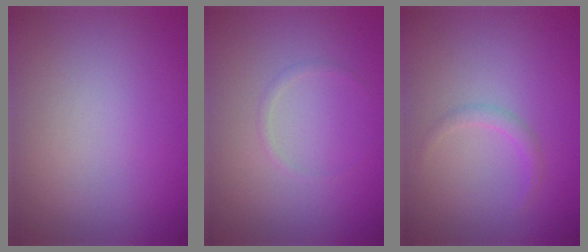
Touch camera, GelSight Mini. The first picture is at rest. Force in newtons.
{"total": 0.6, "press": 0.6, "slide": 0.0}
{"total": 1.1, "press": 1.1, "slide": 0.1}